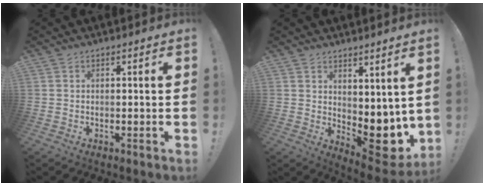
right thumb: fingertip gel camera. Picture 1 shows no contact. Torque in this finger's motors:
{"motor_torque": [-0.32, 0.94, 0.50, 0.83, 0.09]}